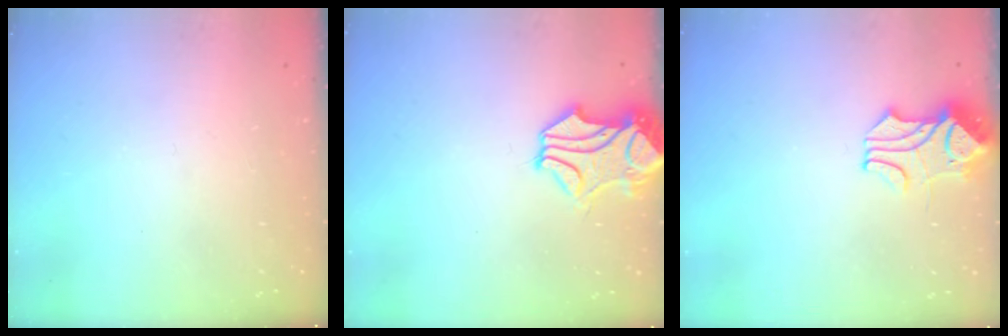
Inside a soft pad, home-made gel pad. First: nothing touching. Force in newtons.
{"total": 2.2, "press": 1.8, "slide": 1.2}
{"total": 2.1, "press": 1.8, "slide": 1.2}